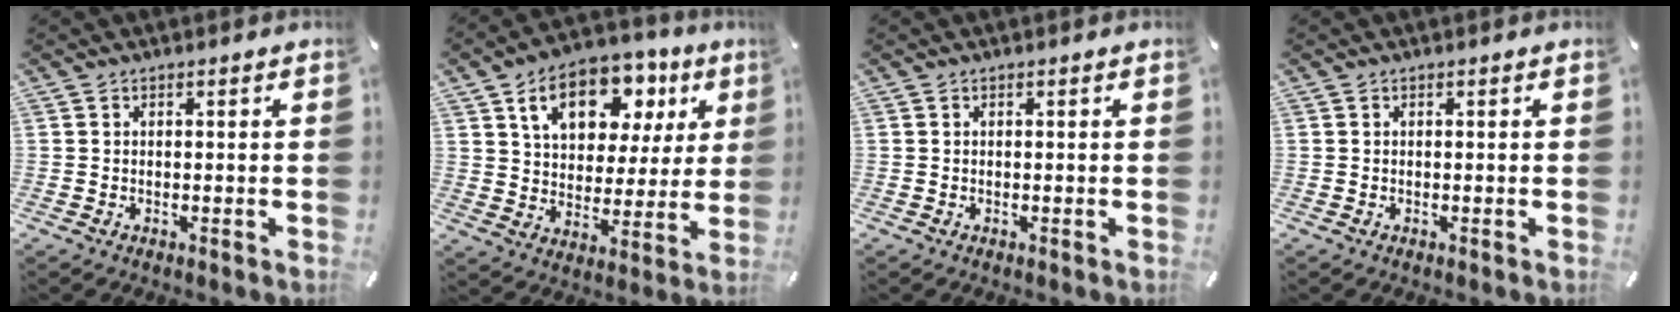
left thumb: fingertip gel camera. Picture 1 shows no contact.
{"total": 16.0, "force": [8.2, 10.6, 8.8], "torque": [-0.140, -0.025, 0.142]}
{"total": 0.0}
{"total": 0.0}